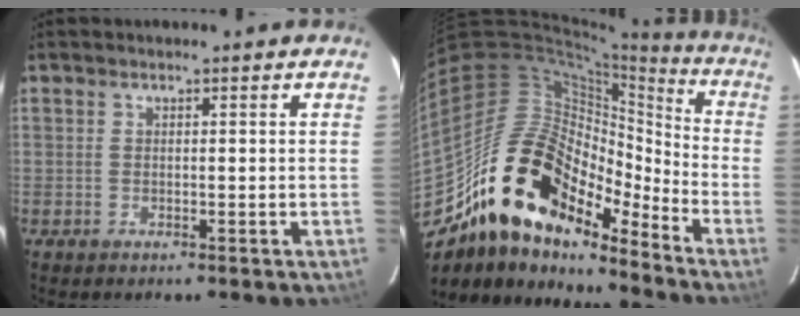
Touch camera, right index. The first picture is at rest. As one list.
[{"total": 21.5, "force": [-15.0, 10.0, 11.8], "torque": [-0.212, 0.007, -0.271]}]